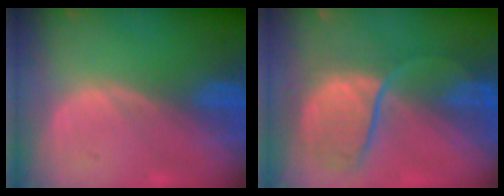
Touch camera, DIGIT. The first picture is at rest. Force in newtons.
{"total": 8.3, "press": 8.1, "slide": 1.8}